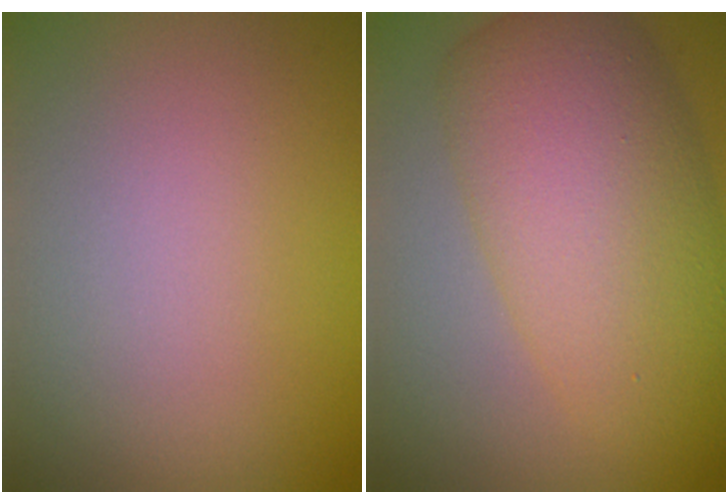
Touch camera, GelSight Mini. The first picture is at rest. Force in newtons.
{"total": 9.5, "press": 9.5, "slide": 0.3}